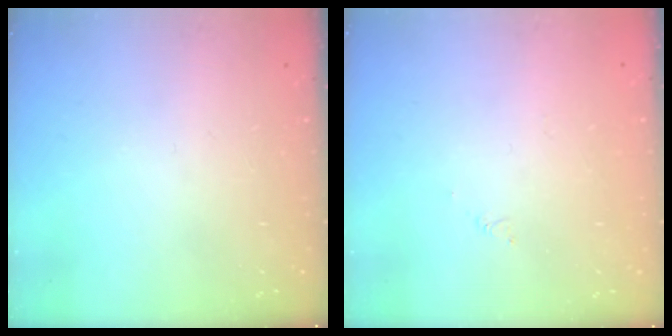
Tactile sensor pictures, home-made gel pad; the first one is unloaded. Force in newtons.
{"total": 1.6, "press": 1.5, "slide": 0.3}